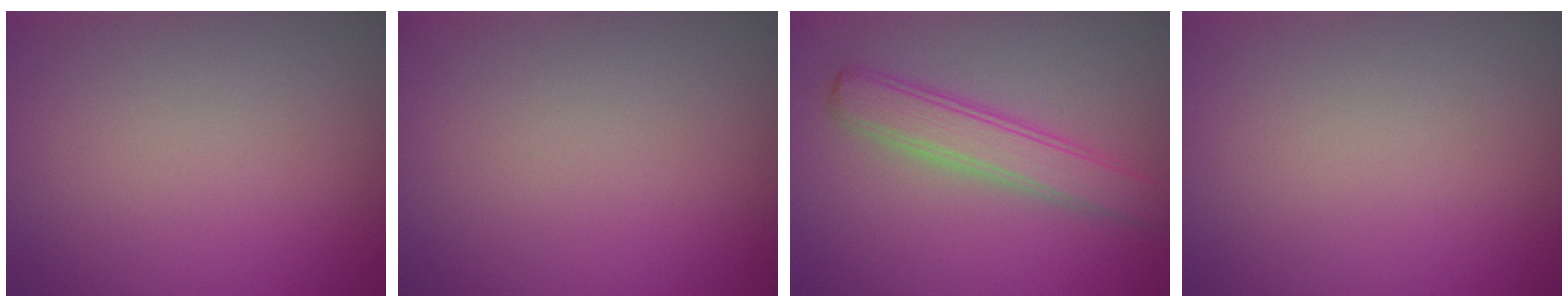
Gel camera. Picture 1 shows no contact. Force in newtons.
{"total": 0.0}
{"total": 3.8, "press": 3.8, "slide": 0.1}
{"total": 0.0}